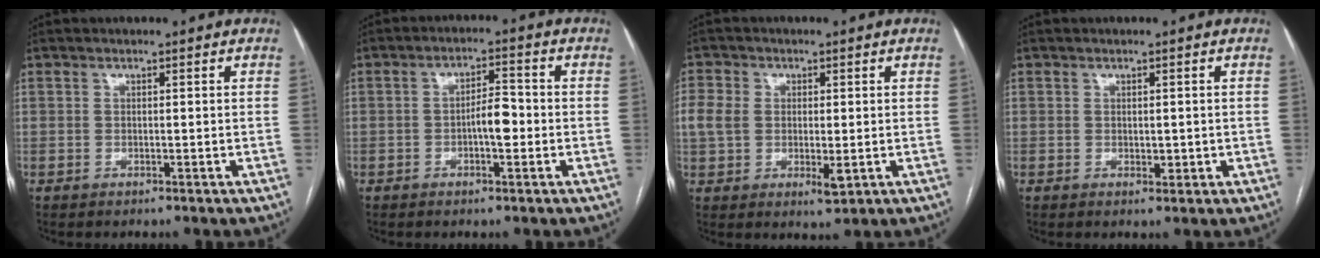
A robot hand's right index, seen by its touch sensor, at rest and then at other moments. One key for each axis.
{"total": 4.4, "fx": -1.0, "fy": 1.4, "fz": 4.1, "tx": -0.066, "ty": 0.010, "tz": -0.015}
{"total": 6.9, "fx": -0.1, "fy": 4.3, "fz": 5.3, "tx": -0.105, "ty": 0.000, "tz": 0.004}
{"total": 1.6, "fx": 0.0, "fy": 1.1, "fz": 1.2, "tx": -0.014, "ty": -0.002, "tz": 0.003}